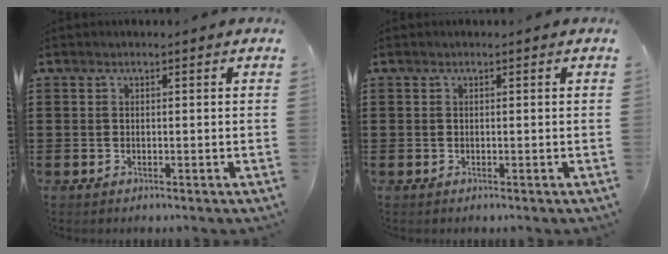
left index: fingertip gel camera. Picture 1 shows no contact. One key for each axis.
{"total": 0.0}